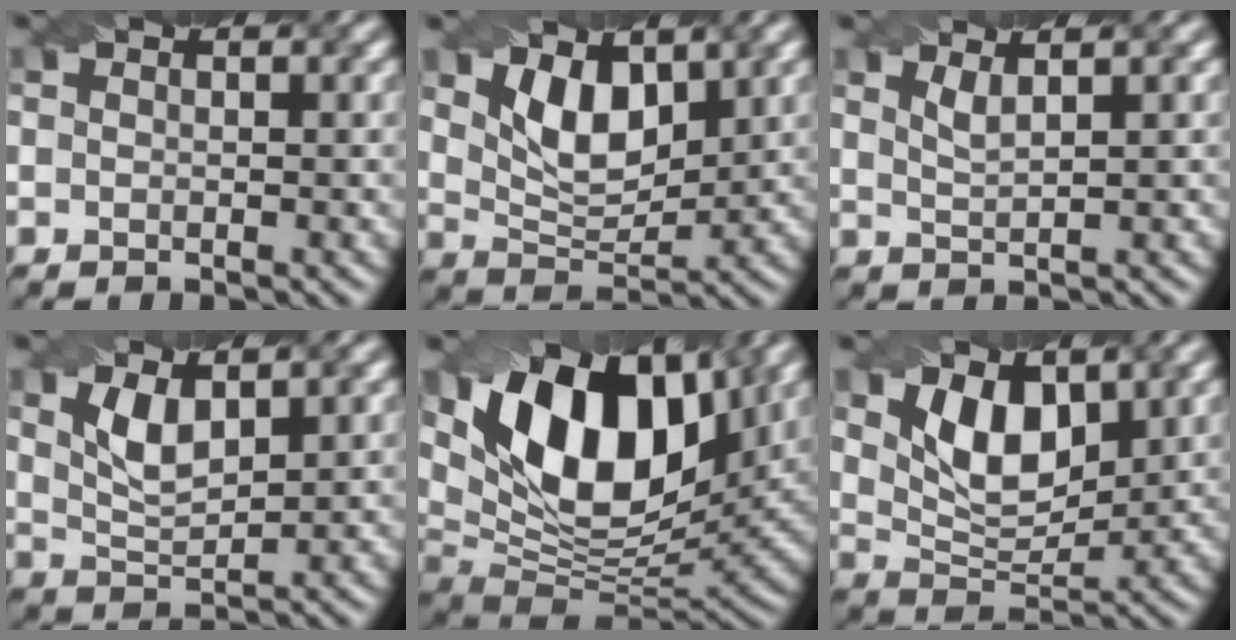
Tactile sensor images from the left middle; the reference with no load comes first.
{"total": 5.0, "force": [2.3, 2.7, 3.5], "torque": [-0.076, -0.008, 0.040]}
{"total": 1.6, "force": [1.1, 0.4, 1.1], "torque": [-0.020, 0.000, 0.021]}
{"total": 3.2, "force": [1.6, 1.3, 2.5], "torque": [-0.056, -0.004, 0.036]}
{"total": 15.4, "force": [6.1, 8.1, 11.6], "torque": [-0.194, 0.014, 0.095]}
{"total": 5.6, "force": [2.4, 3.1, 4.0], "torque": [-0.081, -0.008, 0.043]}